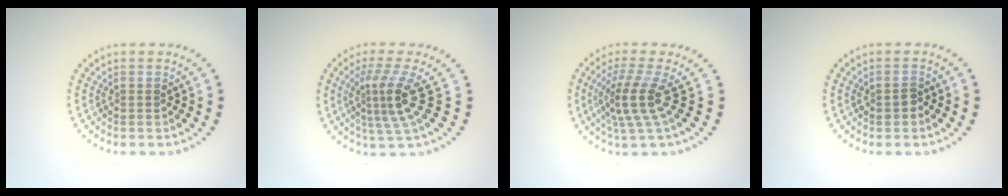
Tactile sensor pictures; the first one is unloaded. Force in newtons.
{"total": 4.0, "press": 2.6, "slide": 3.0}
{"total": 3.9, "press": 2.8, "slide": 2.8}
{"total": 1.2, "press": 1.2, "slide": 0.2}